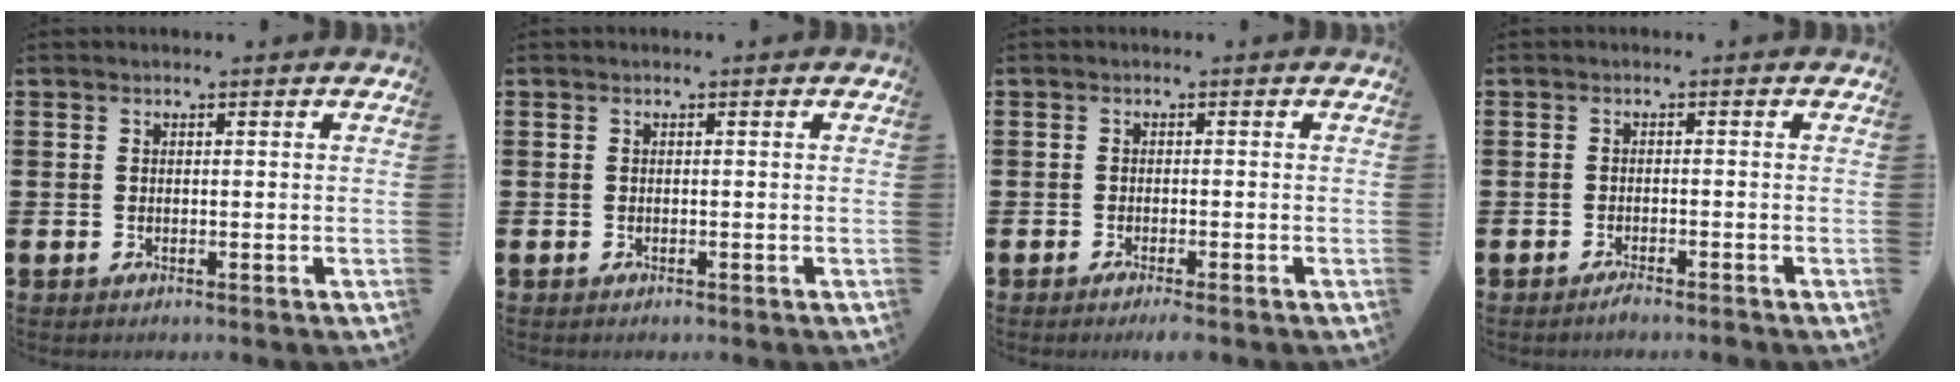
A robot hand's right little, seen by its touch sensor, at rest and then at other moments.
{"total": 0.0}
{"total": 1.2, "force": [-0.7, 0.1, 0.9], "torque": [-0.014, 0.000, -0.014]}
{"total": 1.1, "force": [-1.0, 0.0, 0.5], "torque": [-0.010, 0.000, -0.019]}